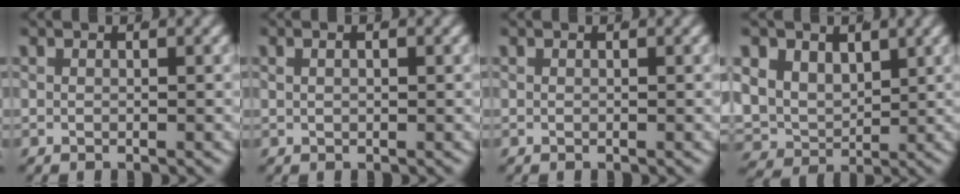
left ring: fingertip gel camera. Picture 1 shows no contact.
{"total": 0.8, "force": [0.0, 0.5, 0.7], "torque": [-0.010, 0.001, 0.000]}
{"total": 0.0}
{"total": 9.1, "force": [-0.2, 8.2, 3.9], "torque": [-0.121, -0.040, -0.001]}